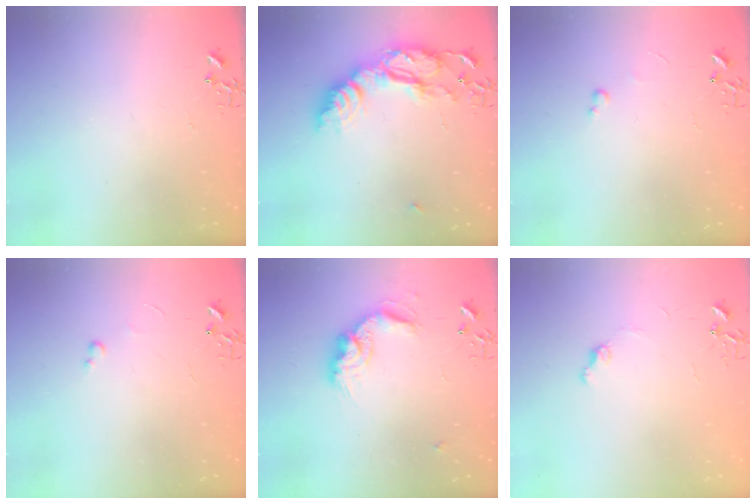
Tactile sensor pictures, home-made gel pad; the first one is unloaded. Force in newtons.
{"total": 20.7, "press": 20.6, "slide": 1.8}
{"total": 2.6, "press": 2.6, "slide": 0.4}
{"total": 2.6, "press": 2.6, "slide": 0.4}
{"total": 15.0, "press": 15.0, "slide": 0.6}
{"total": 5.8, "press": 5.7, "slide": 0.6}